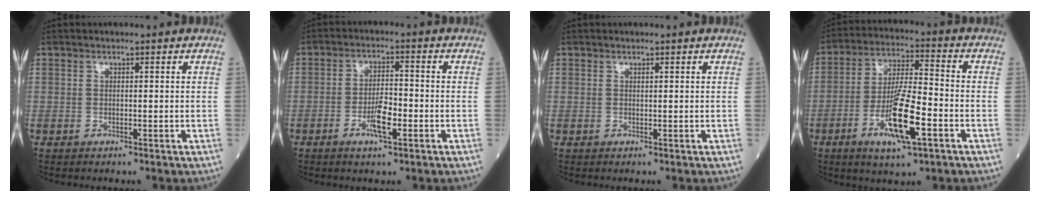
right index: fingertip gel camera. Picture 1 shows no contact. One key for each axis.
{"total": 5.0, "fx": -2.0, "fy": 1.1, "fz": 4.4, "tx": -0.086, "ty": 0.001, "tz": -0.034}
{"total": 0.0}
{"total": 11.9, "fx": -4.5, "fy": 1.8, "fz": 10.9, "tx": -0.206, "ty": -0.009, "tz": -0.078}